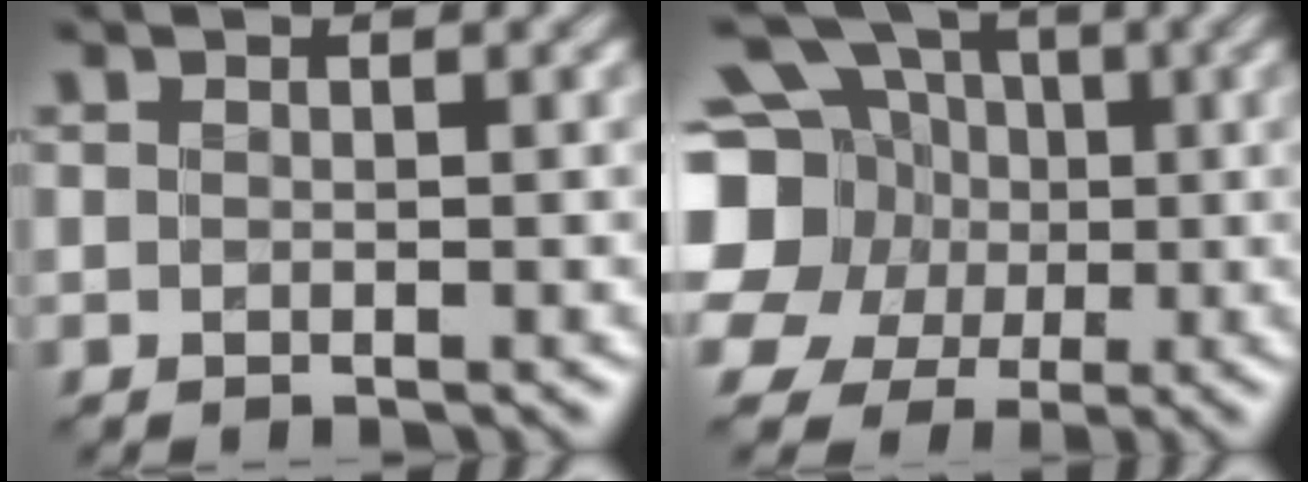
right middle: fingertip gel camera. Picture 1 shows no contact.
{"total": 16.1, "force": [1.5, 14.8, 6.0], "torque": [-0.173, 0.019, -0.014]}